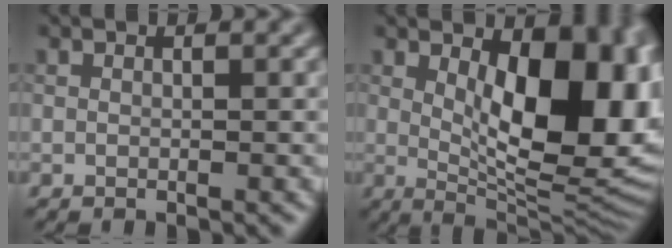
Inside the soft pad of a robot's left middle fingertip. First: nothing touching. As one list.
[{"total": 13.4, "force": [2.3, 6.2, 11.7], "torque": [-0.135, -0.010, 0.041]}]